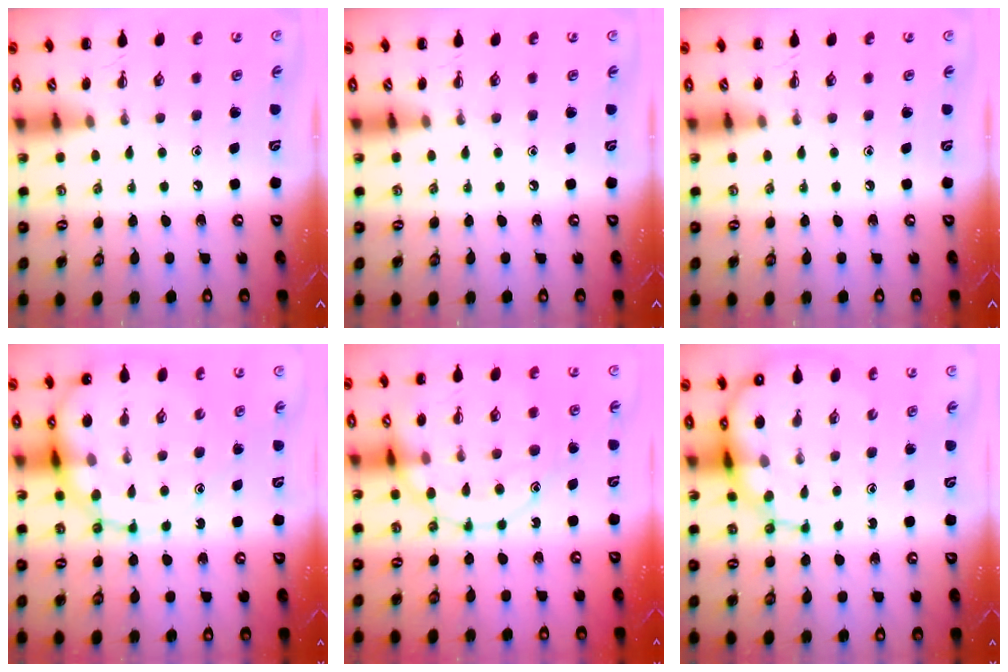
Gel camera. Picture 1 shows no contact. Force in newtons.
{"total": 0.0}
{"total": 0.0}
{"total": 16.2, "press": 15.6, "slide": 4.3}
{"total": 15.1, "press": 15.0, "slide": 1.0}
{"total": 10.3, "press": 9.9, "slide": 2.8}